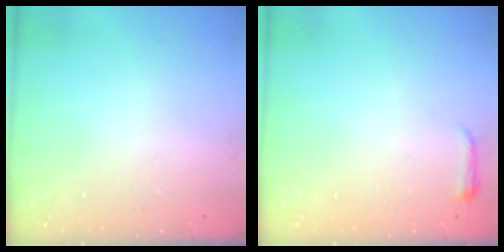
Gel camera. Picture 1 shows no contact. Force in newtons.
{"total": 3.0, "press": 2.9, "slide": 0.6}